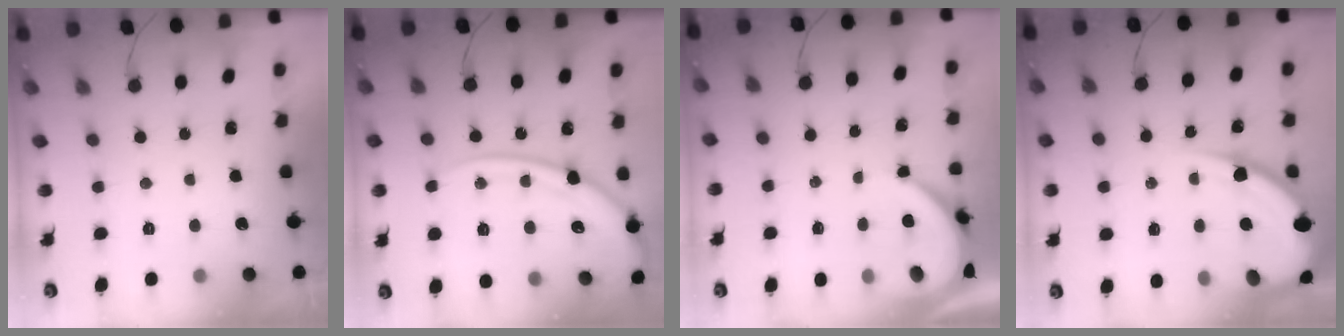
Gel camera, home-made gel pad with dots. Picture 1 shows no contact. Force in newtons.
{"total": 17.2, "press": 17.0, "slide": 2.0}
{"total": 6.4, "press": 6.4, "slide": 0.5}
{"total": 14.1, "press": 14.0, "slide": 1.3}